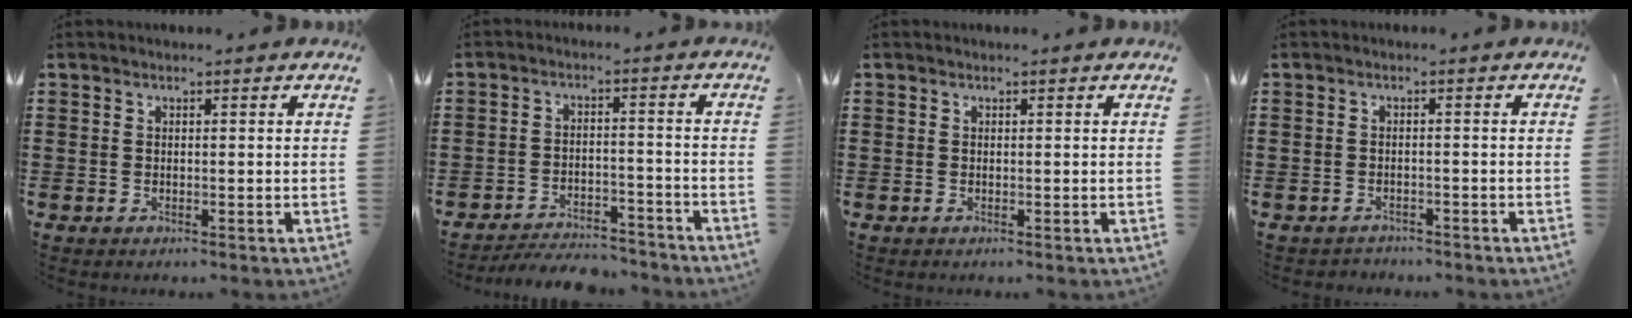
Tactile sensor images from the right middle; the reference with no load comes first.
{"total": 4.7, "force": [-4.6, 0.6, 0.9], "torque": [-0.024, 0.002, -0.096]}
{"total": 0.0}
{"total": 1.2, "force": [-1.2, 0.2, 0.0], "torque": [-0.006, -0.001, -0.026]}